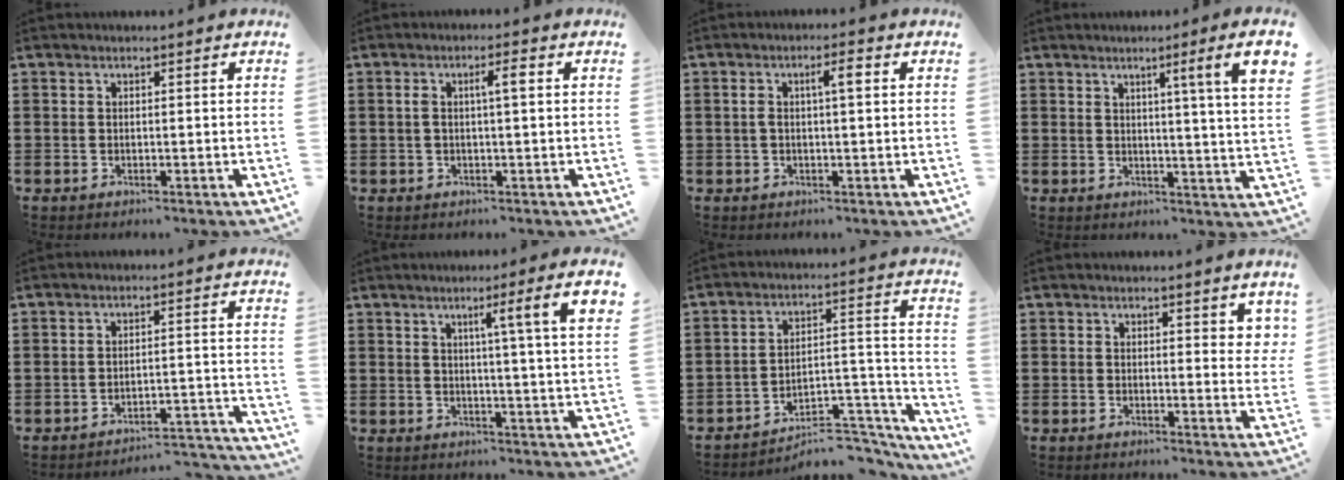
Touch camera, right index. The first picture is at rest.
{"total": 3.0, "force": [0.5, 0.4, 3.0], "torque": [-0.051, 0.000, 0.002]}
{"total": 3.2, "force": [0.6, 0.5, 3.1], "torque": [-0.046, -0.001, 0.002]}
{"total": 5.8, "force": [2.7, -1.2, 5.1], "torque": [-0.088, -0.018, 0.035]}
{"total": 3.9, "force": [-3.8, 0.3, 0.9], "torque": [-0.019, 0.000, -0.079]}
{"total": 6.6, "force": [2.8, -0.8, 6.0], "torque": [-0.104, -0.011, 0.038]}
{"total": 6.3, "force": [-5.6, 2.0, 2.1], "torque": [-0.029, 0.011, -0.109]}
{"total": 1.8, "force": [1.6, 0.8, 0.6], "torque": [0.000, -0.001, 0.026]}